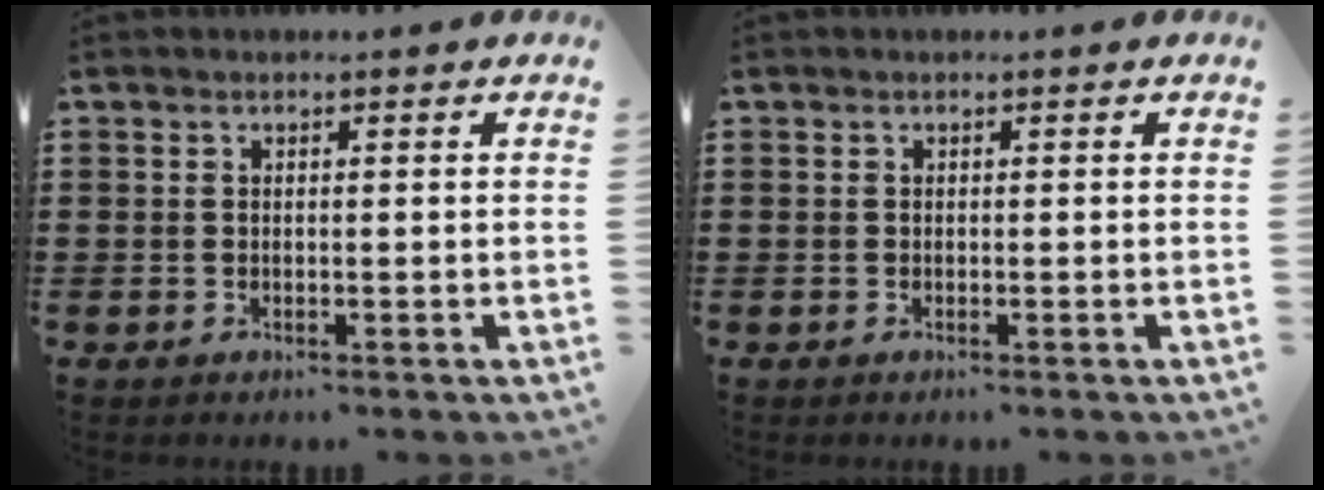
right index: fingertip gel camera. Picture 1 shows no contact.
{"total": 0.0}